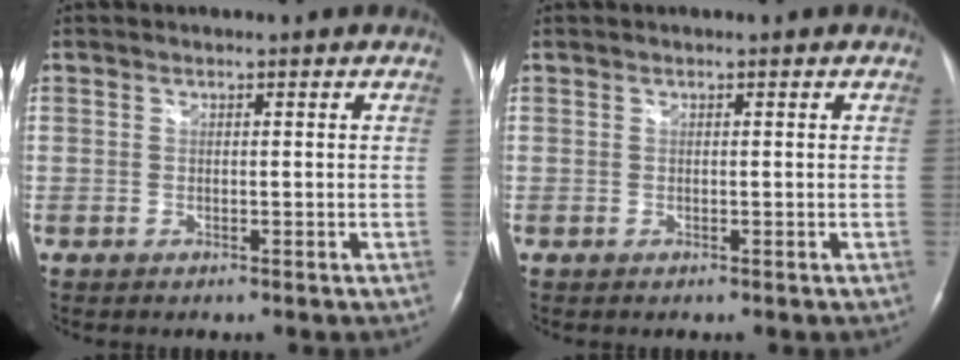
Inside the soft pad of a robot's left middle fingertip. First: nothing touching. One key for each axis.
{"total": 0.0}